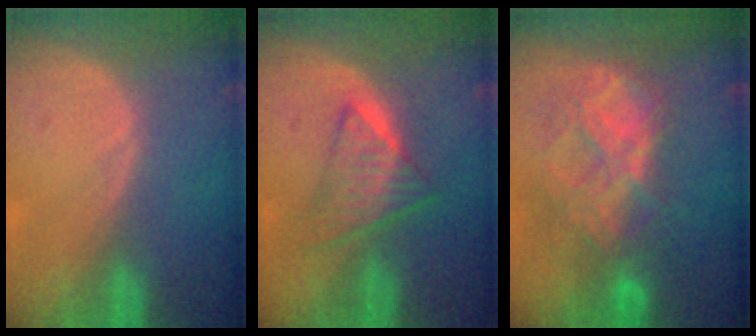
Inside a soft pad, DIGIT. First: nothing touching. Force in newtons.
{"total": 6.3, "press": 5.5, "slide": 3.0}
{"total": 9.0, "press": 7.7, "slide": 4.6}